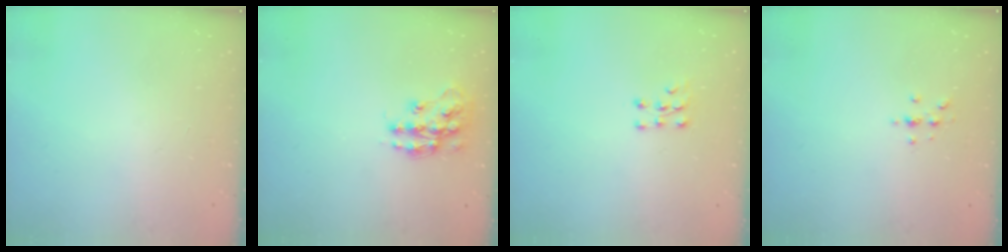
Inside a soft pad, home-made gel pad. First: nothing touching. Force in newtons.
{"total": 13.3, "press": 13.3, "slide": 0.7}
{"total": 6.6, "press": 6.6, "slide": 0.8}
{"total": 3.0, "press": 3.0, "slide": 0.3}